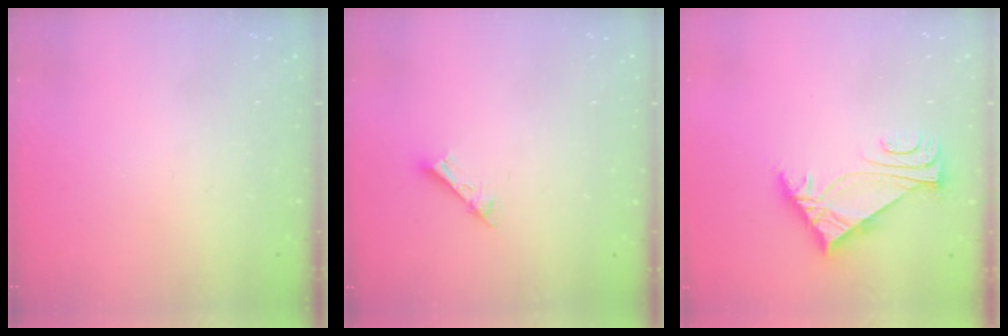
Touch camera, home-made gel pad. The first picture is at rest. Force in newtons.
{"total": 2.6, "press": 2.6, "slide": 0.1}
{"total": 6.1, "press": 6.0, "slide": 1.2}